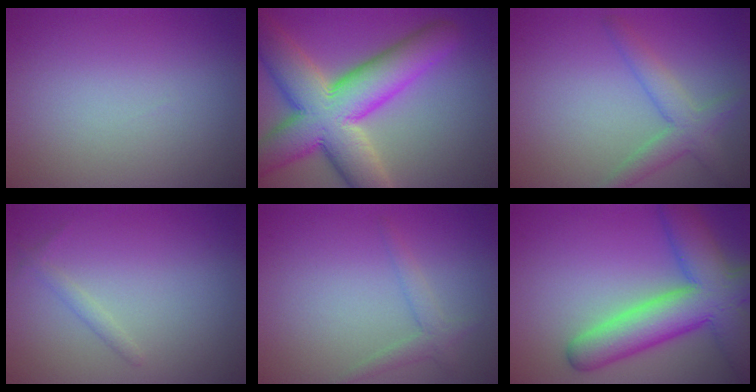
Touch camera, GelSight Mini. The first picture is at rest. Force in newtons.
{"total": 12.6, "press": 12.6, "slide": 0.7}
{"total": 3.3, "press": 3.3, "slide": 0.1}
{"total": 0.9, "press": 0.9, "slide": 0.1}
{"total": 1.8, "press": 1.8, "slide": 0.2}
{"total": 9.6, "press": 9.6, "slide": 0.6}